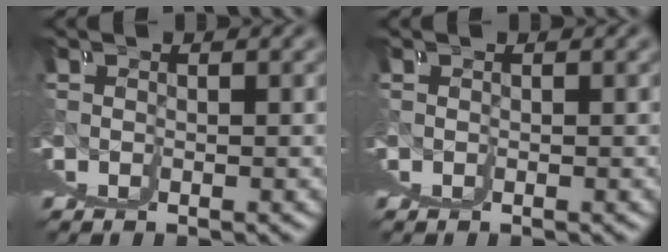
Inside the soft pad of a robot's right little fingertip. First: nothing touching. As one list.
[{"total": 0.0}]